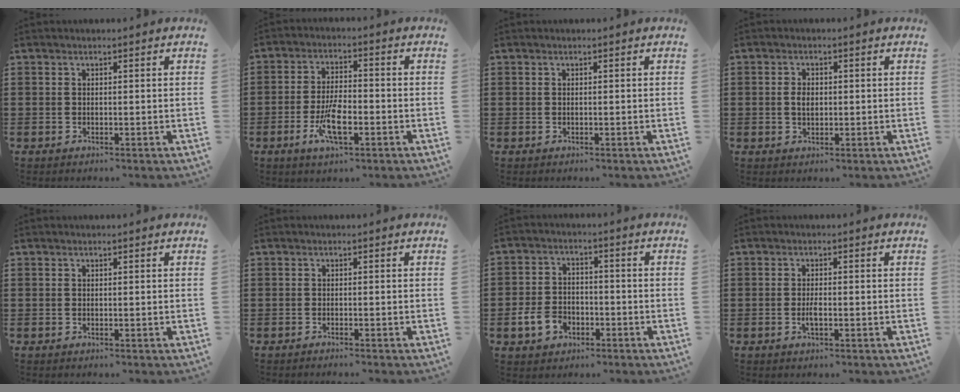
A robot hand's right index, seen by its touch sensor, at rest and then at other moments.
{"total": 7.3, "force": [-2.8, 2.5, 6.3], "torque": [-0.142, -0.014, -0.055]}
{"total": 0.0}
{"total": 2.4, "force": [0.1, 1.4, 2.0], "torque": [-0.040, 0.005, 0.001]}
{"total": 0.0}
{"total": 0.7, "force": [-0.6, -0.2, 0.2], "torque": [-0.004, -0.003, -0.012]}
{"total": 5.2, "force": [-2.4, 3.7, 2.9], "torque": [-0.074, 0.004, -0.049]}
{"total": 2.0, "force": [-0.6, 0.5, 1.8], "torque": [-0.034, 0.000, -0.011]}